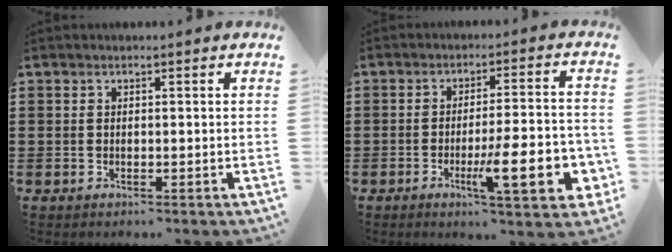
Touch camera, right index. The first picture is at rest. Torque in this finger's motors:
{"motor_torque": [0.68, -0.19, 0.81, 0.21]}